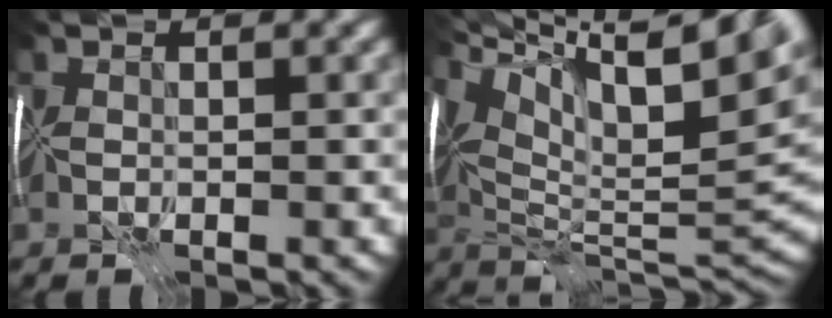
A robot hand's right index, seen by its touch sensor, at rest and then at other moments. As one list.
[{"total": 16.3, "force": [8.7, 5.2, 12.8], "torque": [-0.222, 0.026, 0.152]}]